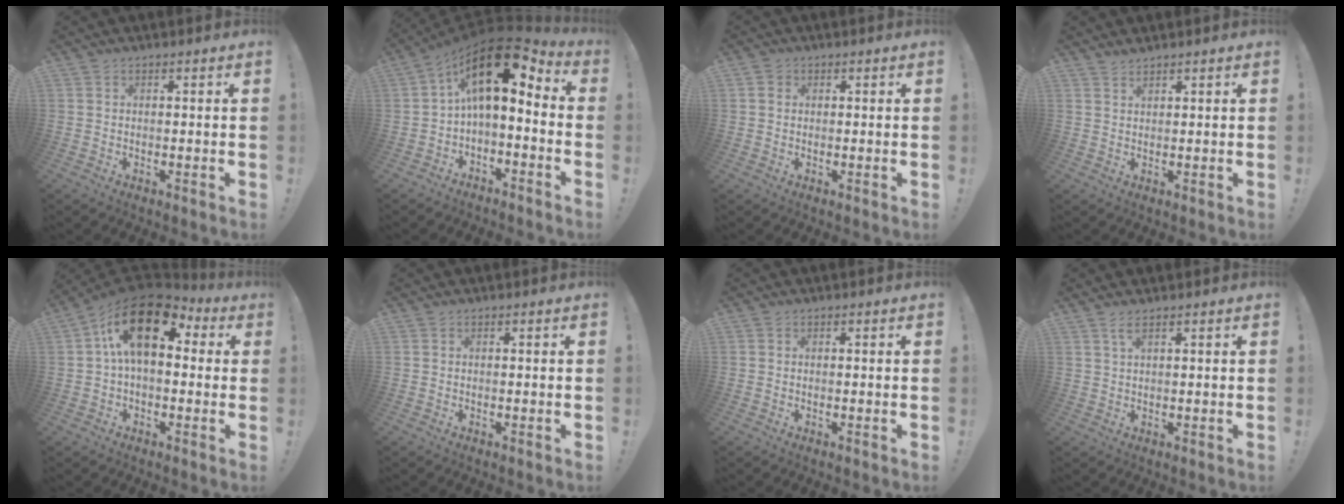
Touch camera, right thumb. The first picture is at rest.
{"total": 14.0, "force": [4.7, 5.8, 11.9], "torque": [-0.204, -0.027, 0.083]}
{"total": 1.4, "force": [0.4, 1.3, 0.4], "torque": [-0.004, 0.000, 0.008]}
{"total": 1.6, "force": [1.6, 0.1, 0.3], "torque": [-0.007, -0.010, 0.030]}
{"total": 17.3, "force": [5.8, 9.1, 13.6], "torque": [-0.237, -0.012, 0.104]}
{"total": 0.0}
{"total": 0.0}
{"total": 2.3, "force": [1.4, 0.4, 1.8], "torque": [-0.040, -0.001, 0.026]}